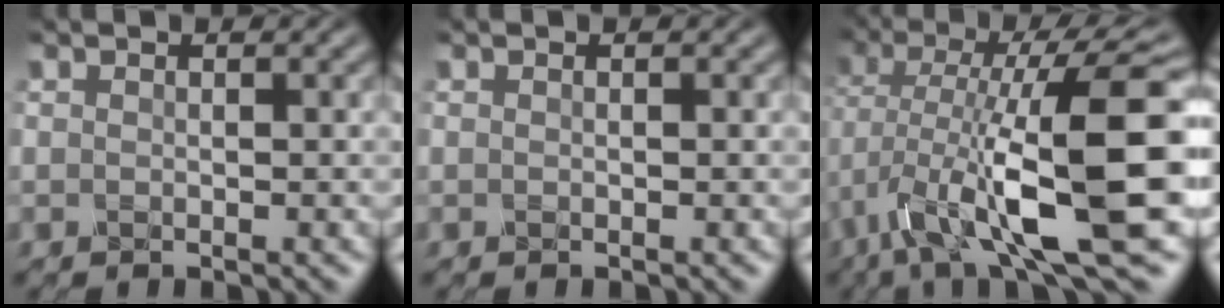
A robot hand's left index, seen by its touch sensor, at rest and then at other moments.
{"total": 0.0}
{"total": 13.1, "force": [-3.4, 3.0, 12.3], "torque": [-0.205, 0.007, -0.065]}